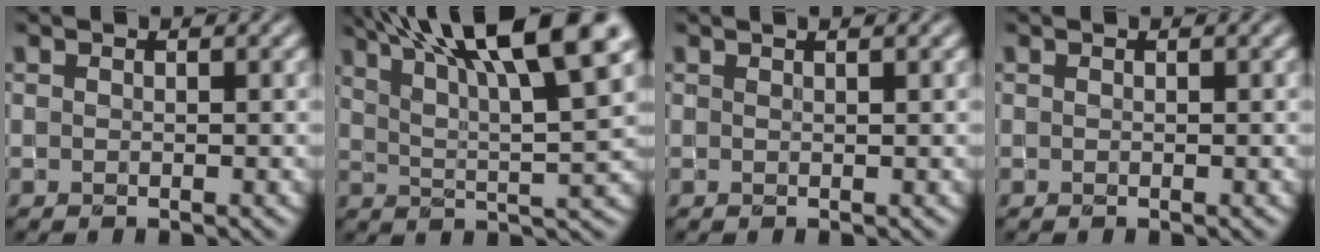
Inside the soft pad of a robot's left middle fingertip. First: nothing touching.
{"total": 13.4, "force": [8.0, 3.2, 10.3], "torque": [-0.150, 0.024, 0.122]}
{"total": 1.6, "force": [1.1, 0.5, 1.1], "torque": [-0.013, -0.004, 0.005]}
{"total": 0.0}